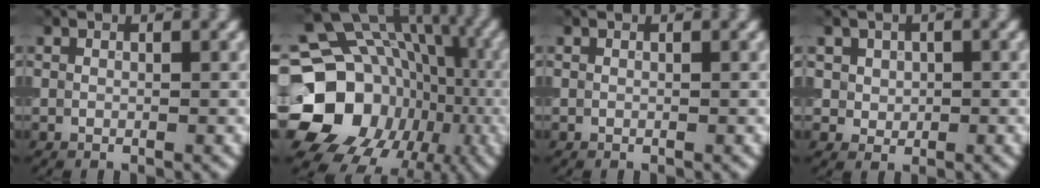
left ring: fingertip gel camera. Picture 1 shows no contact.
{"total": 21.6, "force": [-3.9, 18.8, 9.8], "torque": [-0.162, -0.008, -0.093]}
{"total": 0.0}
{"total": 2.7, "force": [1.0, 2.3, 1.1], "torque": [-0.024, 0.002, 0.025]}